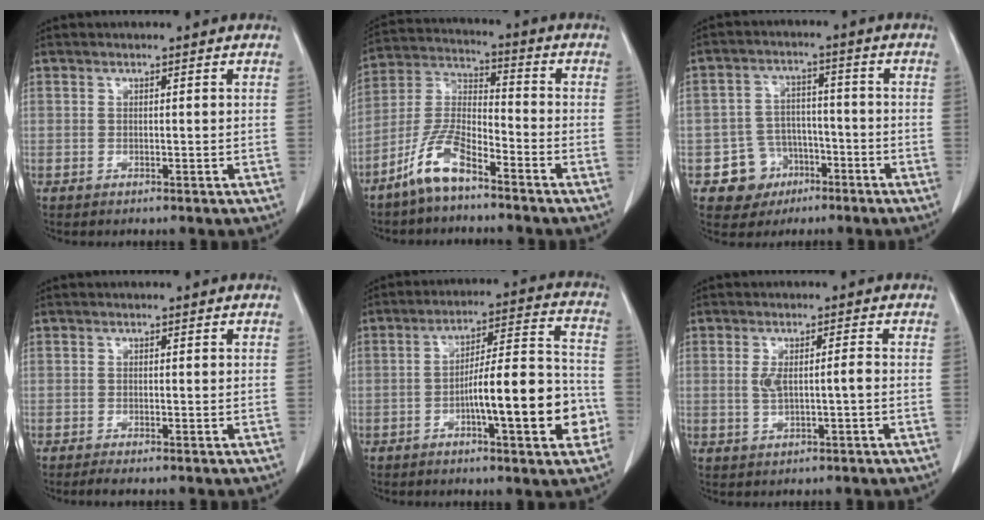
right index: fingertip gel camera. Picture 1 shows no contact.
{"total": 9.2, "force": [-6.5, 2.3, 6.1], "torque": [-0.138, -0.004, -0.133]}
{"total": 7.0, "force": [-3.3, 6.1, 1.0], "torque": [-0.008, 0.015, -0.045]}
{"total": 1.0, "force": [-0.8, -0.1, 0.6], "torque": [-0.013, -0.004, -0.016]}
{"total": 14.7, "force": [-4.4, 2.3, 13.9], "torque": [-0.204, 0.020, -0.065]}
{"total": 3.6, "force": [-0.2, 0.7, 3.5], "torque": [-0.069, 0.007, 0.002]}